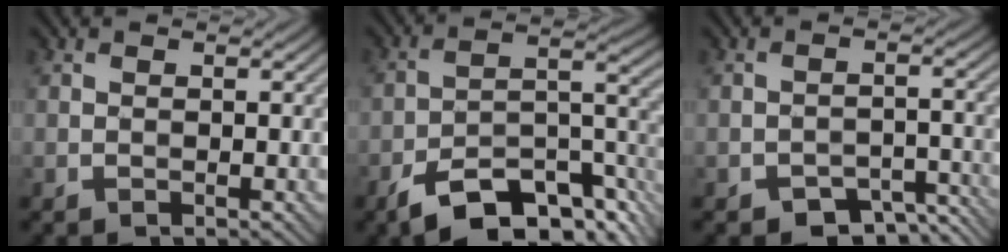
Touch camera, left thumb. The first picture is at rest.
{"total": 13.8, "force": [-9.6, 4.9, 8.6], "torque": [-0.139, -0.008, -0.162]}
{"total": 5.3, "force": [-3.9, 2.5, 2.6], "torque": [-0.031, -0.001, -0.059]}